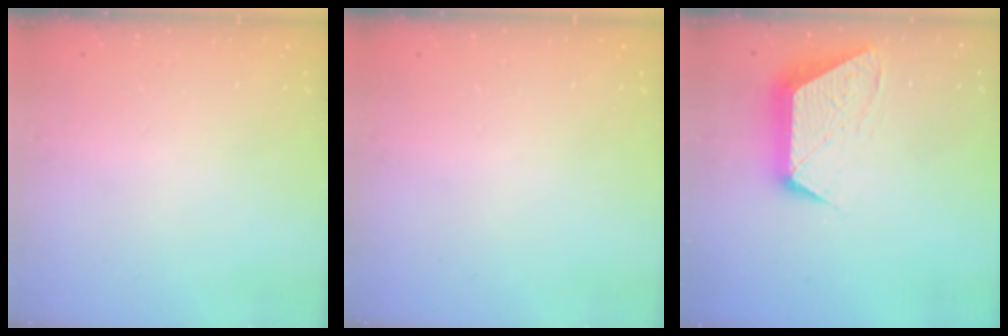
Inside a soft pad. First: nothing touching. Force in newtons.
{"total": 0.0}
{"total": 11.3, "press": 11.3, "slide": 0.7}